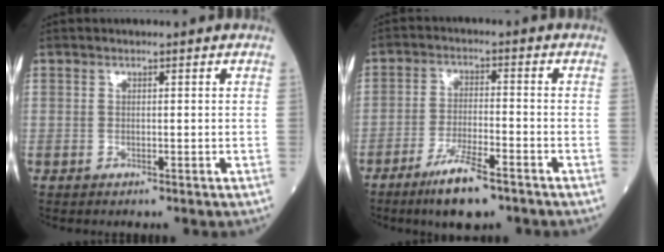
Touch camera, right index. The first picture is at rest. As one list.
[{"total": 8.3, "force": [-5.7, 1.3, 5.9], "torque": [-0.112, -0.013, -0.098]}]